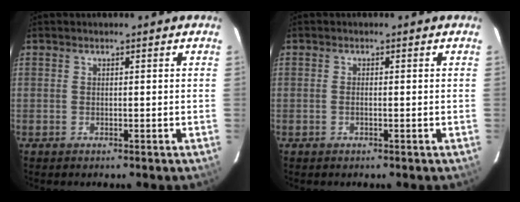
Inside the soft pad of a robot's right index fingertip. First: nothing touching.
{"total": 0.8, "force": [-0.3, 0.2, 0.7], "torque": [-0.016, 0.000, -0.006]}